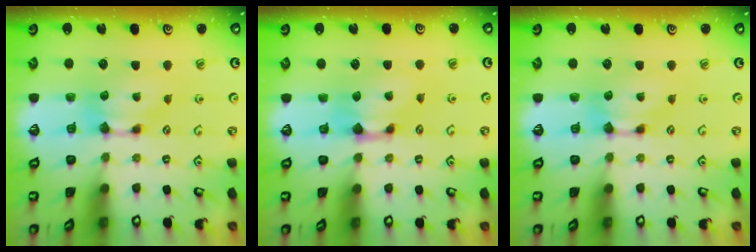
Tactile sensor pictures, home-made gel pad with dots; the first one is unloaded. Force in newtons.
{"total": 0.9, "press": 0.2, "slide": 0.9}
{"total": 0.0}